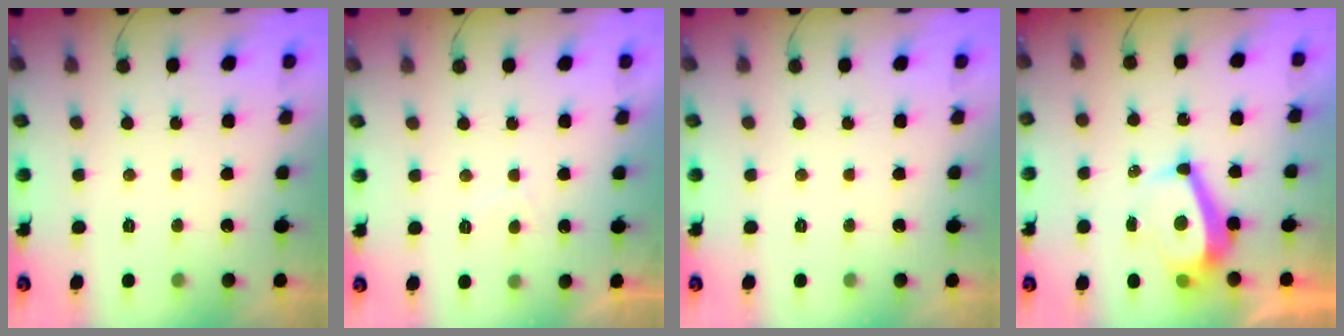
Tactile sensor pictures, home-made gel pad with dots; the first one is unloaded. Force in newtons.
{"total": 1.9, "press": 1.7, "slide": 0.7}
{"total": 0.0}
{"total": 7.9, "press": 7.9, "slide": 0.3}